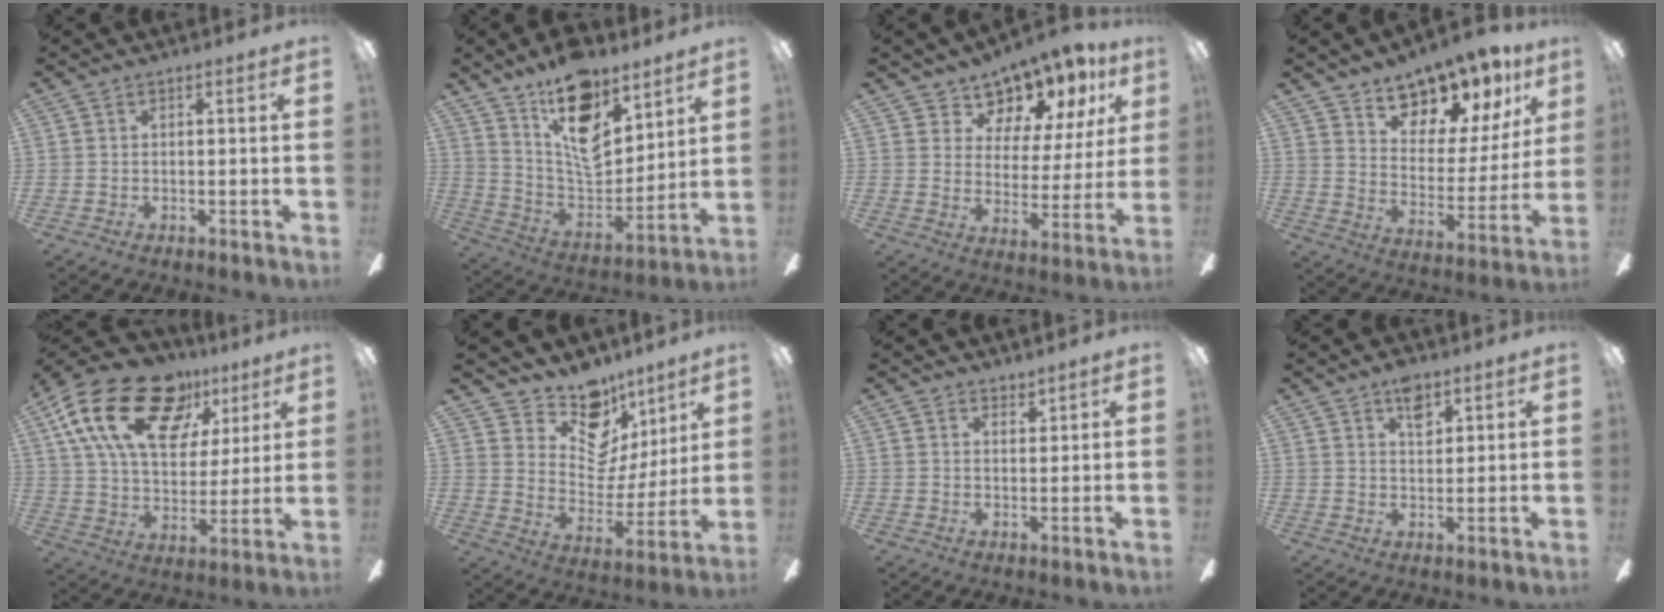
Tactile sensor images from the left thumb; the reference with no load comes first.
{"total": 17.8, "force": [11.9, 8.5, 10.1], "torque": [-0.164, -0.083, 0.213]}
{"total": 11.1, "force": [9.5, 5.2, 2.7], "torque": [-0.046, -0.084, 0.171]}
{"total": 14.6, "force": [12.8, 5.5, 4.4], "torque": [-0.077, -0.101, 0.228]}
{"total": 24.5, "force": [13.0, 13.7, 15.5], "torque": [-0.274, -0.053, 0.232]}
{"total": 15.0, "force": [10.2, 9.3, 5.9], "torque": [-0.096, -0.076, 0.190]}
{"total": 2.2, "force": [2.1, 0.7, 0.1], "torque": [0.003, -0.010, 0.038]}
{"total": 5.6, "force": [3.5, 3.0, 3.1], "torque": [-0.038, -0.010, 0.058]}